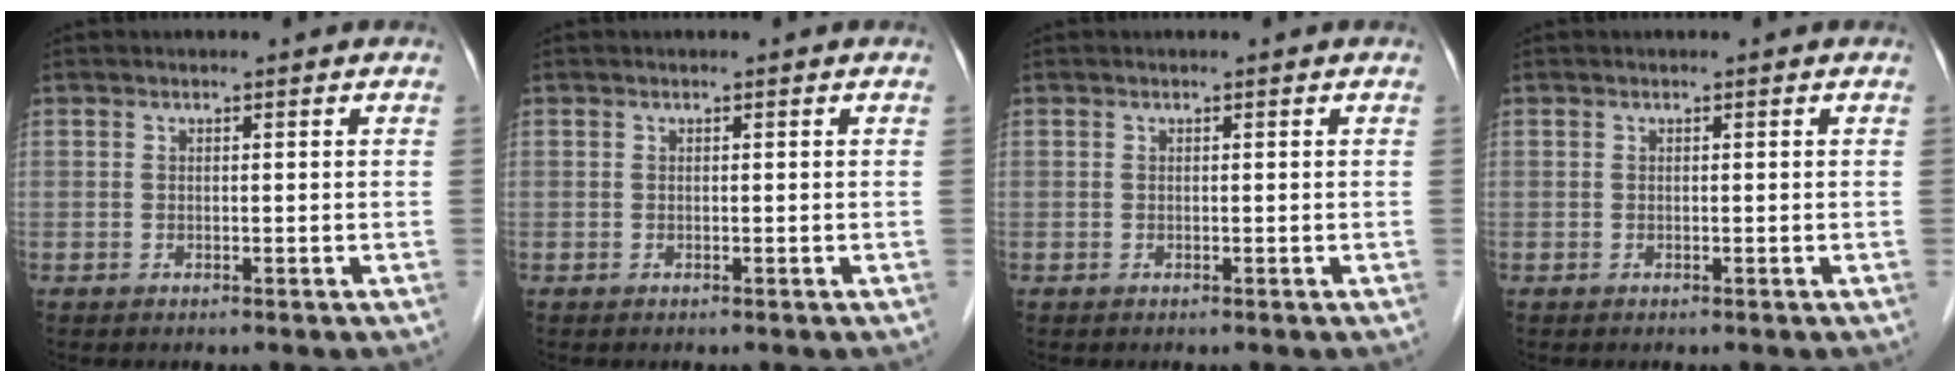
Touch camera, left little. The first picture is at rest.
{"total": 0.0}
{"total": 0.0}
{"total": 0.0}